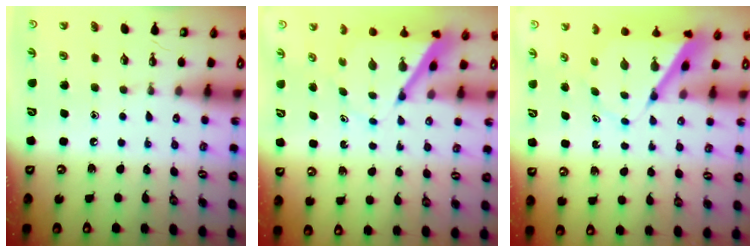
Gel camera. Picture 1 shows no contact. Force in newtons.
{"total": 6.6, "press": 6.6, "slide": 0.4}
{"total": 7.6, "press": 7.5, "slide": 0.5}